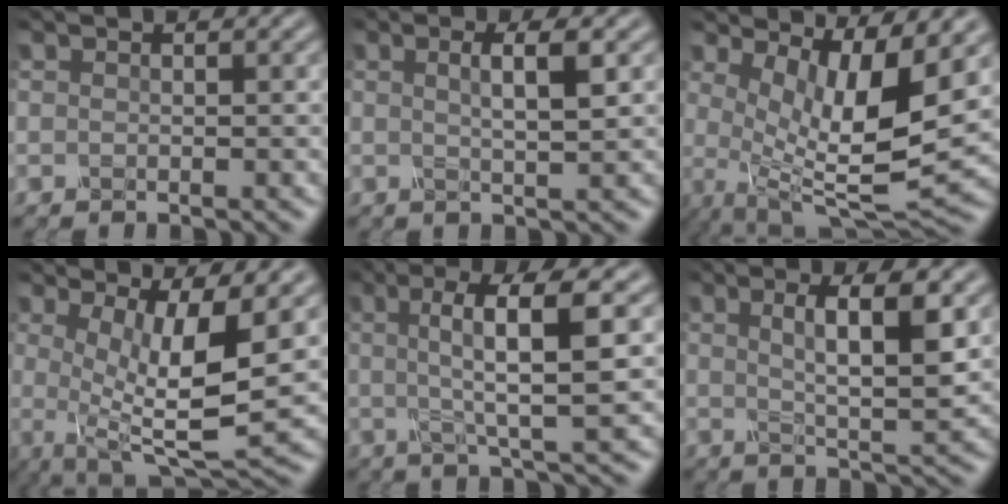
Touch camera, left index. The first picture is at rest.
{"total": 2.9, "force": [0.4, 0.6, 2.8], "torque": [-0.044, 0.001, 0.010]}
{"total": 9.3, "force": [1.4, 2.7, 8.8], "torque": [-0.158, -0.017, 0.038]}
{"total": 8.4, "force": [-0.2, 2.5, 8.0], "torque": [-0.141, -0.017, 0.006]}
{"total": 7.2, "force": [0.9, 1.5, 7.0], "torque": [-0.103, 0.009, 0.016]}
{"total": 5.4, "force": [1.1, 1.1, 5.2], "torque": [-0.082, -0.001, 0.026]}